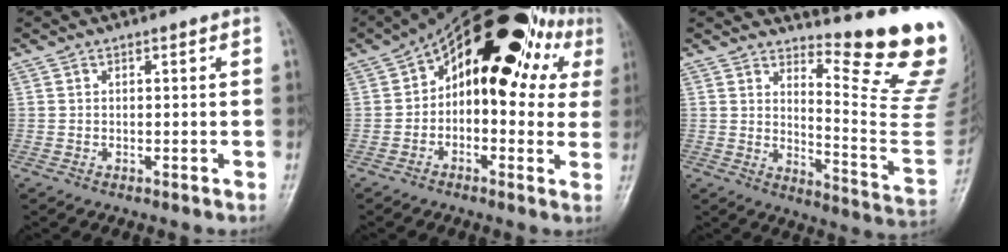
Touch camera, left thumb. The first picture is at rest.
{"total": 22.9, "force": [6.0, 13.0, 17.9], "torque": [-0.206, 0.045, 0.078]}
{"total": 16.0, "force": [11.9, 2.0, 10.5], "torque": [-0.115, -0.148, 0.164]}